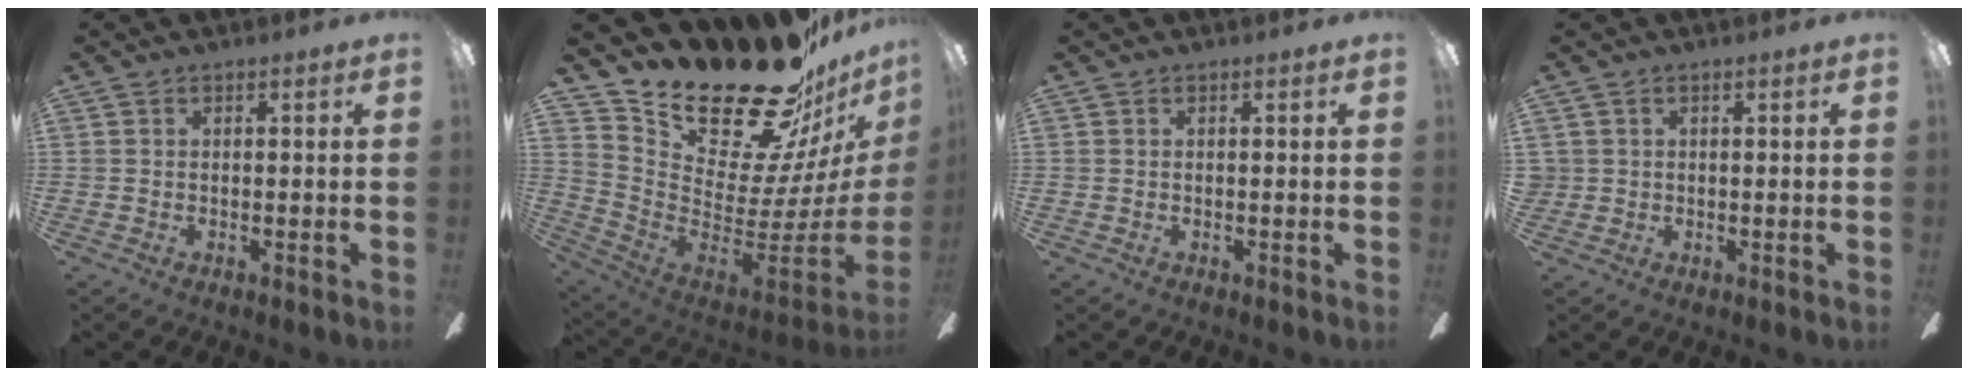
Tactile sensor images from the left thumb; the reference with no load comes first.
{"total": 24.6, "force": [20.2, 8.5, 11.2], "torque": [-0.148, -0.179, 0.371]}
{"total": 0.0}
{"total": 1.6, "force": [0.5, 1.5, 0.2], "torque": [-0.005, 0.004, 0.009]}